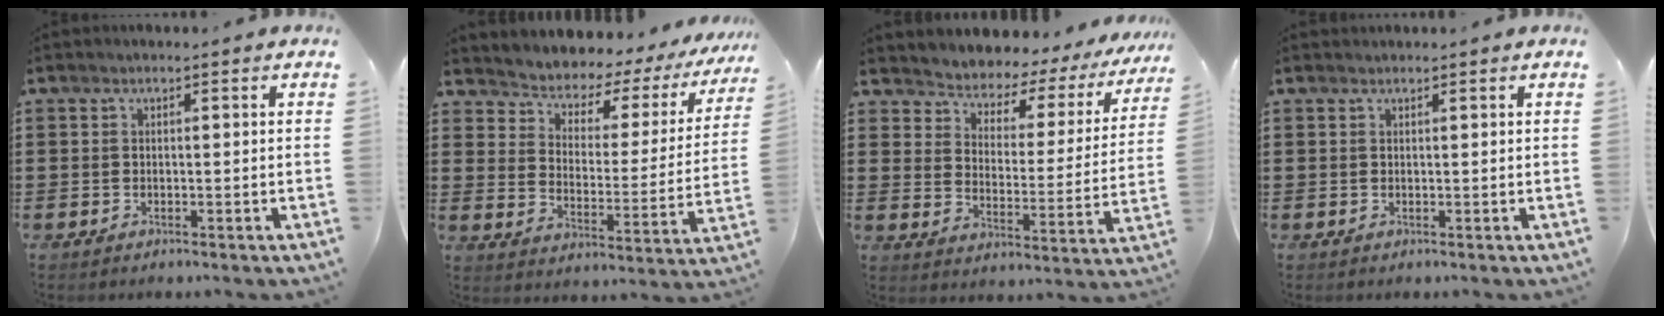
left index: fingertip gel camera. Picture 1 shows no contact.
{"total": 3.1, "force": [2.9, 1.2, 0.3], "torque": [-0.033, -0.036, 0.037]}
{"total": 3.1, "force": [2.9, 1.0, 0.1], "torque": [-0.029, -0.035, 0.039]}
{"total": 0.5, "force": [0.5, 0.1, 0.1], "torque": [-0.003, 0.000, 0.011]}